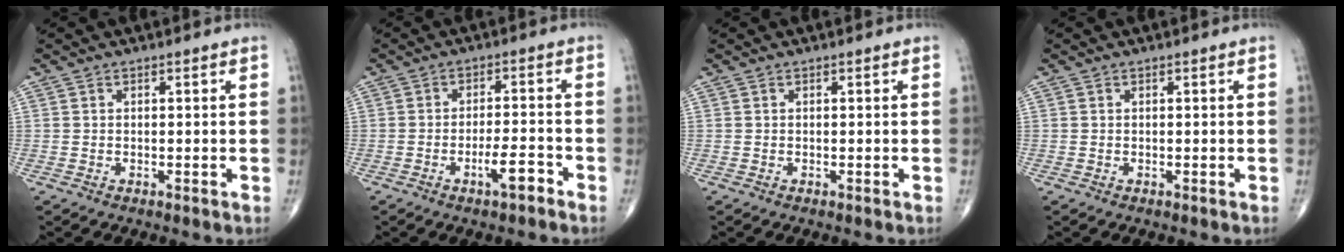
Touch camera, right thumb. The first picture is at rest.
{"total": 4.9, "force": [-2.8, 1.1, 3.9], "torque": [-0.064, 0.021, -0.047]}
{"total": 0.0}
{"total": 0.0}